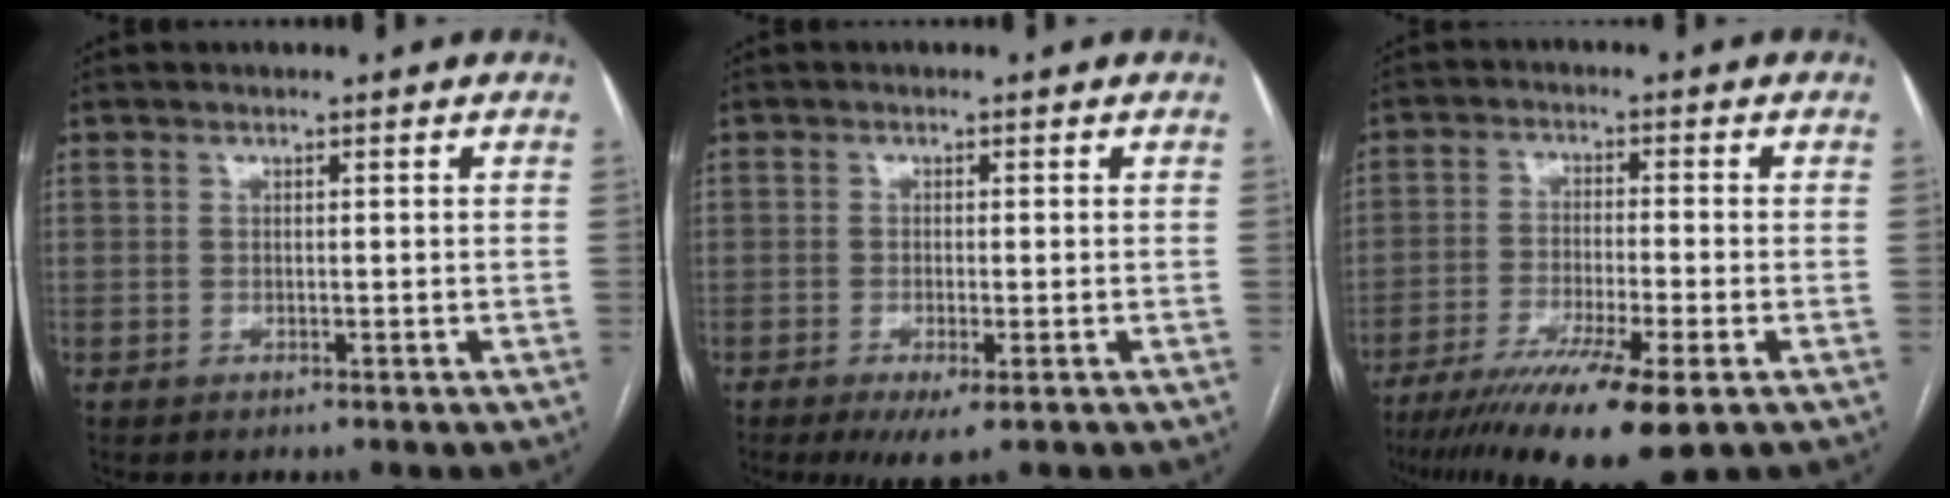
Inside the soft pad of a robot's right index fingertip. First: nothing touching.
{"total": 4.0, "force": [-2.2, 0.7, 3.3], "torque": [-0.052, -0.010, -0.030]}
{"total": 13.2, "force": [-8.5, 0.6, 10.1], "torque": [-0.177, -0.034, -0.141]}